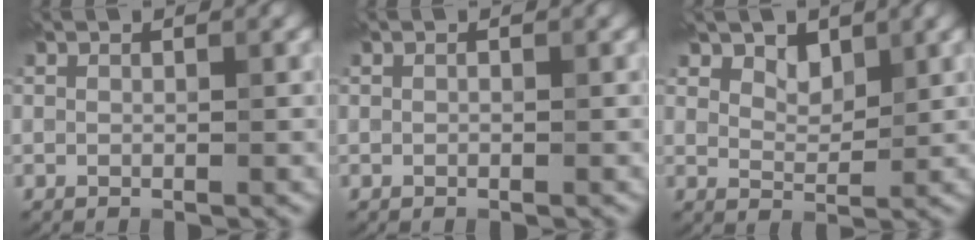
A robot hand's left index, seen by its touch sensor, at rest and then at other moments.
{"total": 0.0}
{"total": 2.2, "force": [1.8, 1.2, 0.6], "torque": [-0.014, 0.000, 0.029]}